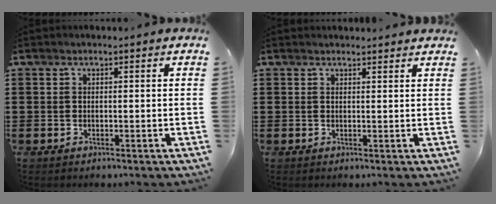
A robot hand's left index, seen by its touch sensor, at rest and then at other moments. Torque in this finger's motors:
{"motor_torque": [0.53, -0.15, -0.01, 0.01]}